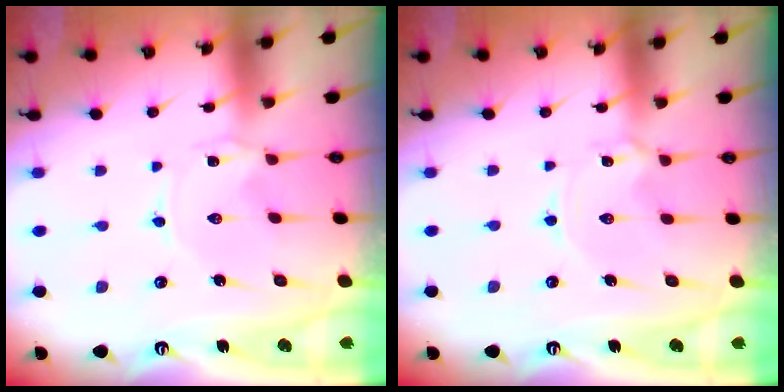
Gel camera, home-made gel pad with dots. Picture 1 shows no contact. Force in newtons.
{"total": 1.5, "press": 1.5, "slide": 0.1}